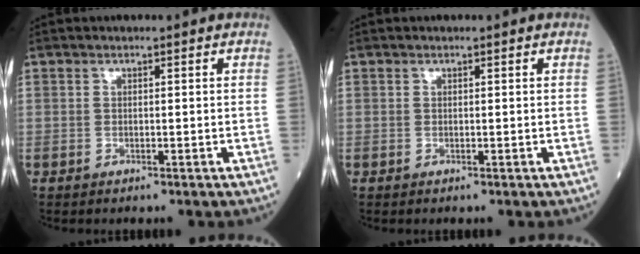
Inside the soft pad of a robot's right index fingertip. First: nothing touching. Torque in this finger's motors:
{"motor_torque": [-0.08, -0.06, -0.07, -0.01]}